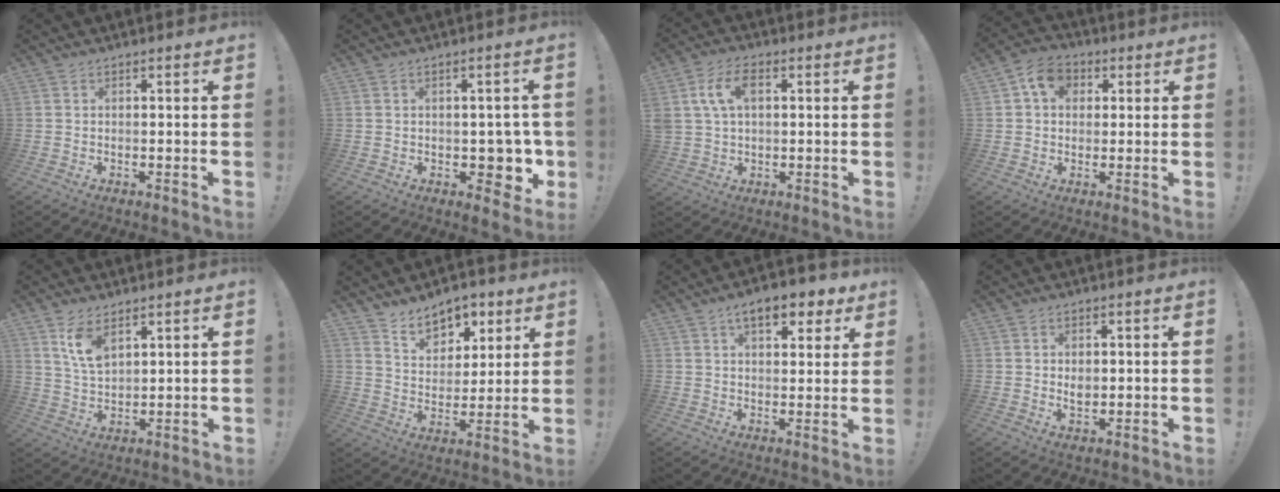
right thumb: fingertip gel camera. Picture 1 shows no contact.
{"total": 6.9, "force": [-0.9, 5.4, 4.1], "torque": [-0.034, 0.003, -0.006]}
{"total": 9.1, "force": [2.7, 5.9, 6.4], "torque": [-0.123, 0.006, 0.050]}
{"total": 8.6, "force": [2.8, 6.8, 4.5], "torque": [-0.066, 0.001, 0.054]}
{"total": 8.5, "force": [5.2, 4.2, 5.2], "torque": [-0.093, -0.019, 0.096]}
{"total": 10.1, "force": [7.6, 6.1, 2.6], "torque": [-0.038, -0.058, 0.146]}
{"total": 9.5, "force": [5.6, 4.3, 6.3], "torque": [-0.081, -0.025, 0.096]}
{"total": 2.9, "force": [0.5, 2.3, 1.8], "torque": [-0.019, -0.001, 0.005]}